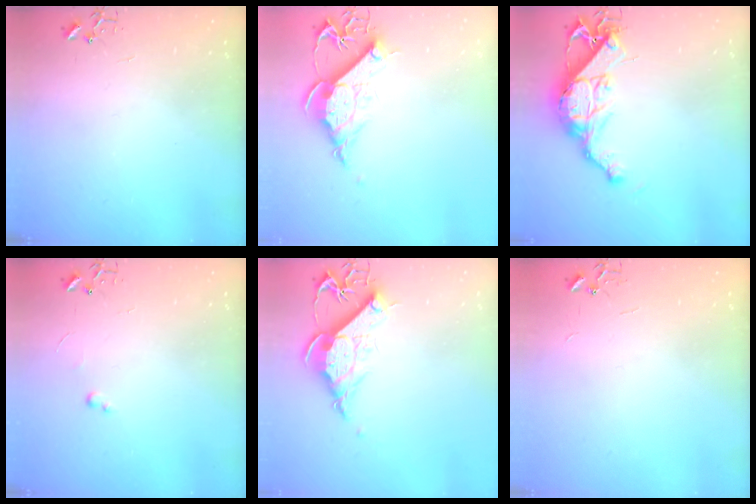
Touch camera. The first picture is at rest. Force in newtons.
{"total": 12.5, "press": 12.4, "slide": 1.5}
{"total": 14.9, "press": 14.8, "slide": 1.0}
{"total": 2.6, "press": 2.6, "slide": 0.4}
{"total": 12.9, "press": 12.8, "slide": 1.5}
{"total": 1.8, "press": 1.8, "slide": 0.2}